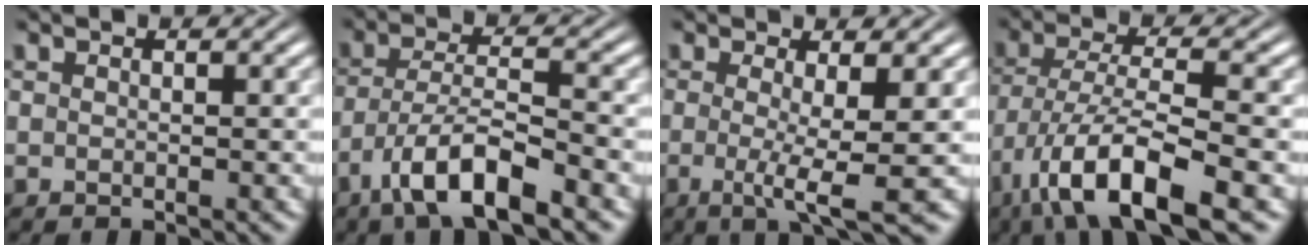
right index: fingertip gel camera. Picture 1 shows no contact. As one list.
[{"total": 5.4, "force": [-2.7, 1.8, 4.3], "torque": [-0.082, -0.020, -0.036]}, {"total": 4.3, "force": [-1.4, -0.1, 4.1], "torque": [-0.078, -0.034, -0.012]}, {"total": 8.3, "force": [-4.1, 2.8, 6.7], "torque": [-0.131, -0.039, -0.043]}]